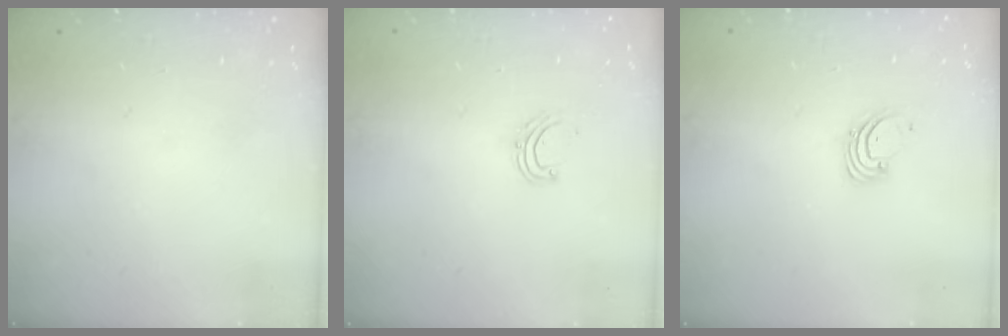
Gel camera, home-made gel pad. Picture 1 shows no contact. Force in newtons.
{"total": 4.6, "press": 4.5, "slide": 0.5}
{"total": 1.5, "press": 1.5, "slide": 0.1}